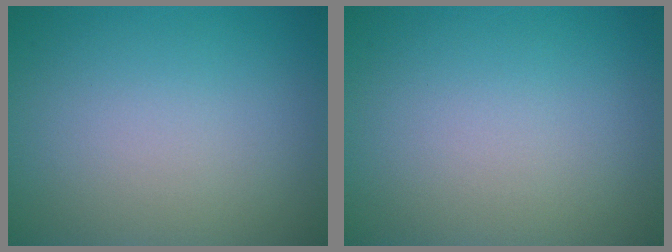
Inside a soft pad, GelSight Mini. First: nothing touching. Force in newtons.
{"total": 0.0}